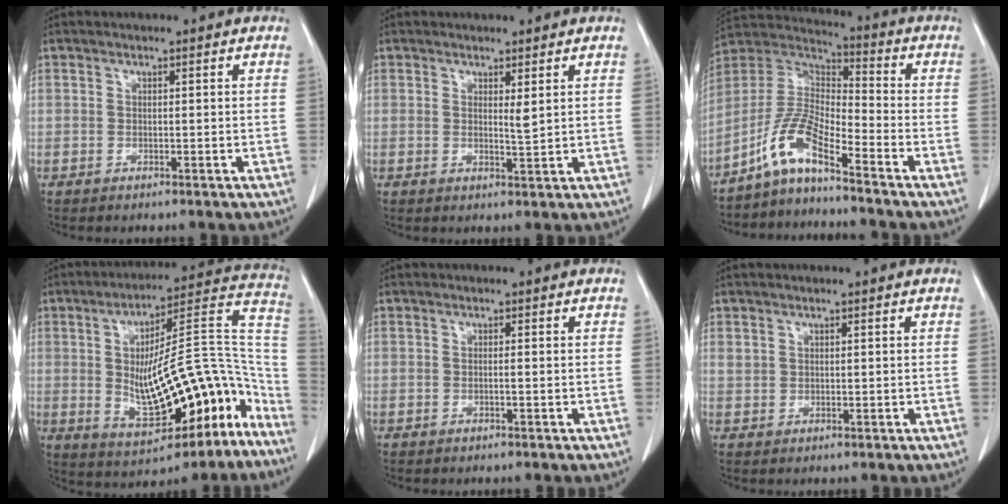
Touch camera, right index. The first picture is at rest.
{"total": 1.6, "force": [0.7, 0.0, 1.5], "torque": [-0.029, -0.008, 0.013]}
{"total": 8.6, "force": [-6.4, 1.1, 5.7], "torque": [-0.133, 0.015, -0.130]}
{"total": 20.6, "force": [-8.5, 6.9, 17.5], "torque": [-0.204, 0.044, -0.112]}
{"total": 0.6, "force": [-0.2, -0.1, 0.6], "torque": [-0.008, 0.001, -0.003]}
{"total": 1.1, "force": [0.6, 0.9, 0.4], "torque": [-0.005, 0.006, 0.013]}